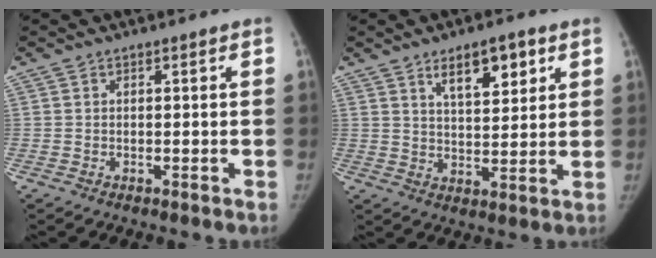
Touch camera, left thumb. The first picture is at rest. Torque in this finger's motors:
{"motor_torque": [0.83, 0.93, -0.15, -0.03, 0.27]}